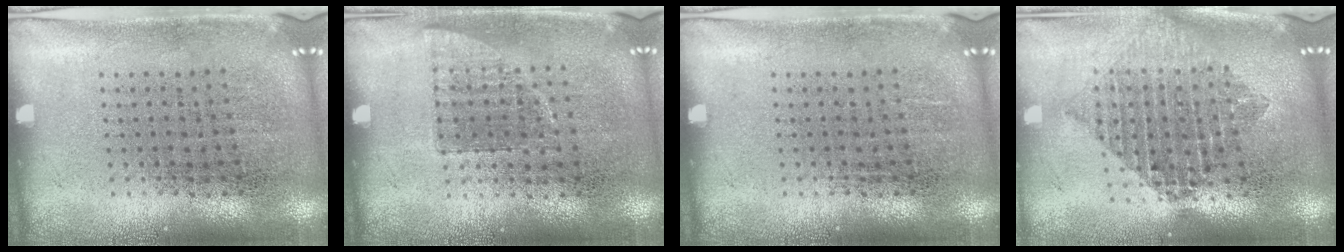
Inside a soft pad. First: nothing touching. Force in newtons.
{"total": 0.7, "press": 0.7, "slide": 0.2}
{"total": 0.0}
{"total": 2.1, "press": 1.7, "slide": 1.2}